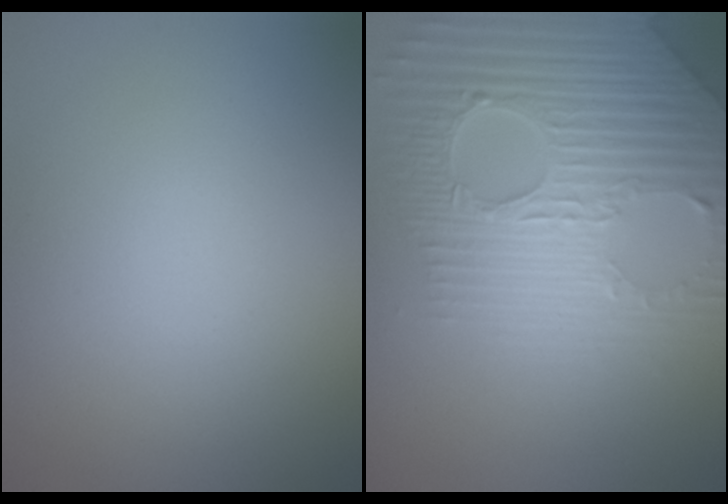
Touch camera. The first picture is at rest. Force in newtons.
{"total": 8.7, "press": 5.9, "slide": 6.4}